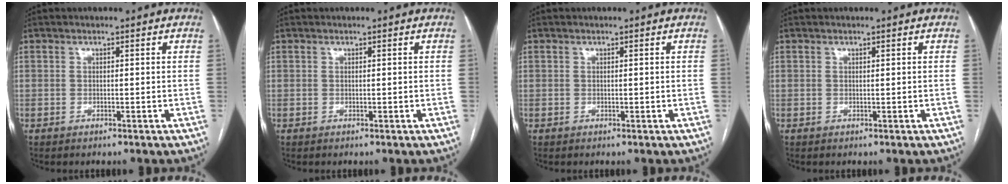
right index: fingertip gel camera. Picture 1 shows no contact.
{"total": 0.0}
{"total": 0.0}
{"total": 0.0}